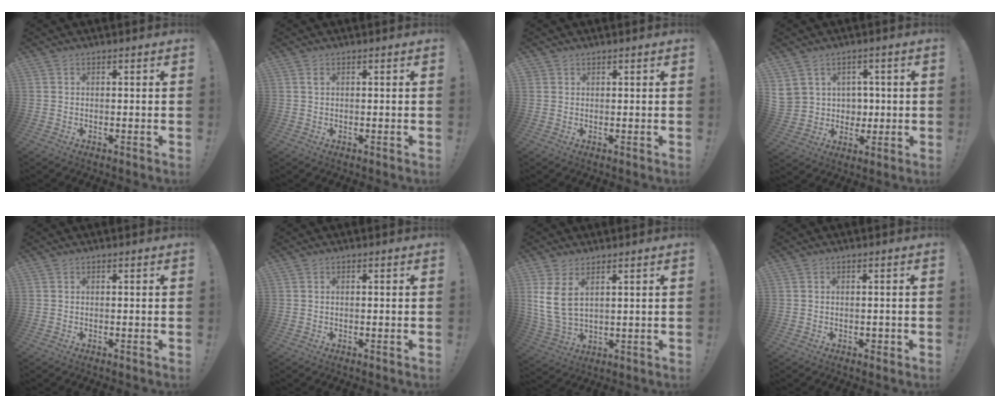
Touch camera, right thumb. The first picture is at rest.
{"total": 0.5, "force": [0.2, 0.2, 0.4], "torque": [-0.007, 0.000, 0.004]}
{"total": 0.8, "force": [0.7, 0.3, 0.0], "torque": [0.000, -0.003, 0.014]}
{"total": 7.8, "force": [3.0, 7.1, 0.9], "torque": [-0.031, -0.017, 0.071]}
{"total": 0.0}
{"total": 0.0}
{"total": 8.1, "force": [3.7, 4.0, 6.0], "torque": [-0.129, -0.021, 0.073]}
{"total": 1.4, "force": [-0.5, 1.2, 0.7], "torque": [-0.009, 0.004, -0.009]}